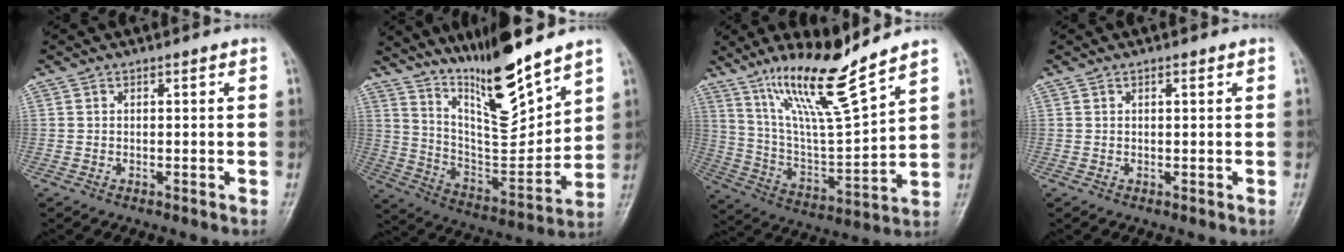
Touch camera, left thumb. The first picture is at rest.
{"total": 16.3, "force": [12.6, 2.6, 10.1], "torque": [-0.146, -0.087, 0.237]}
{"total": 15.7, "force": [11.6, 1.1, 10.5], "torque": [-0.181, -0.070, 0.224]}
{"total": 0.6, "force": [0.3, 0.2, 0.5], "torque": [-0.010, -0.001, 0.005]}